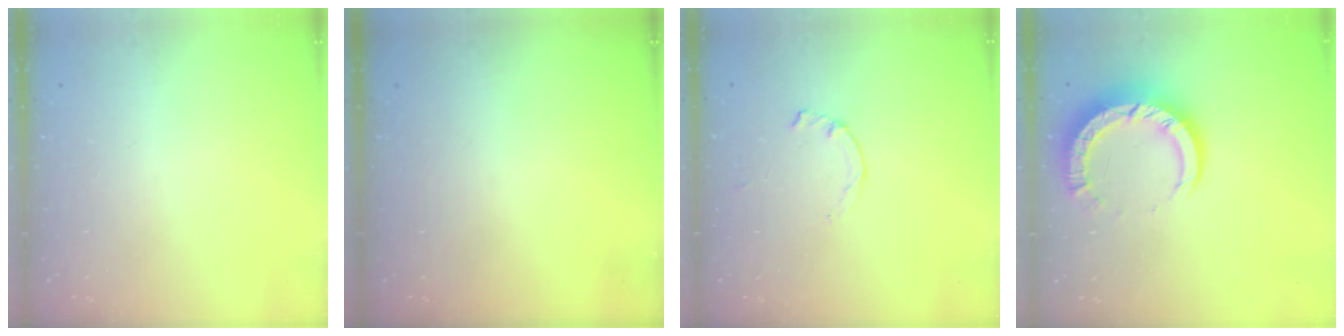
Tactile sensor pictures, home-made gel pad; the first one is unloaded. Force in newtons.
{"total": 0.0}
{"total": 1.2, "press": 1.2, "slide": 0.3}
{"total": 9.6, "press": 9.5, "slide": 1.1}